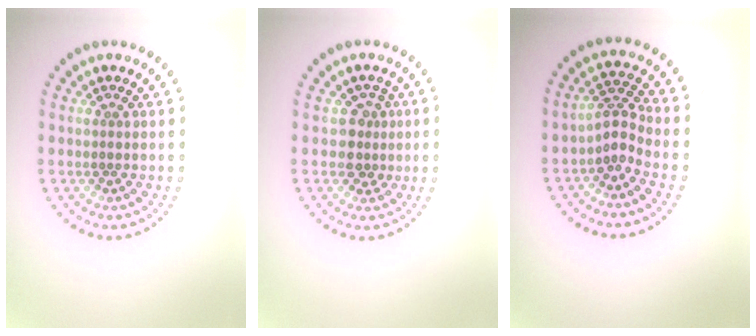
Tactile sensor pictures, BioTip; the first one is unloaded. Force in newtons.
{"total": 2.2, "press": 1.9, "slide": 1.2}
{"total": 2.4, "press": 1.5, "slide": 1.8}